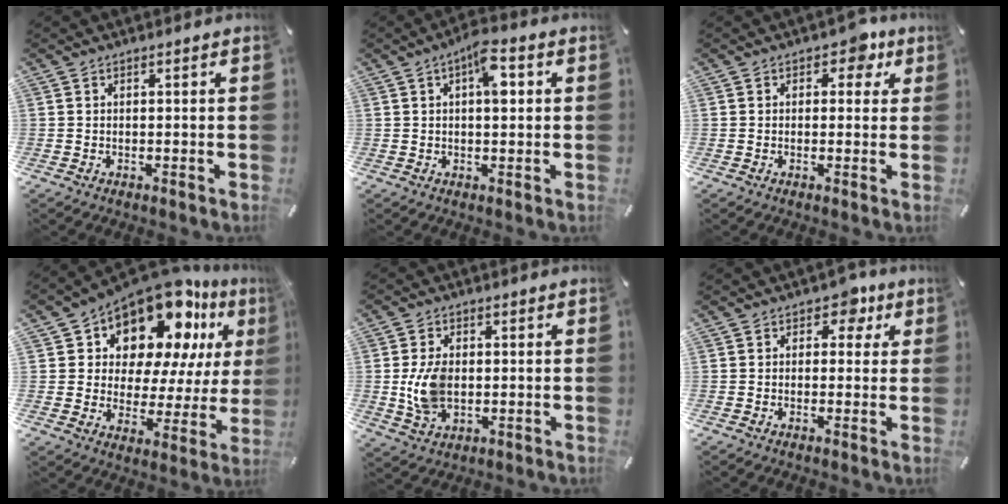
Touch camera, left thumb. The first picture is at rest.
{"total": 6.6, "force": [1.7, 2.9, 5.7], "torque": [-0.075, -0.004, 0.019]}
{"total": 4.9, "force": [2.1, 3.2, 3.0], "torque": [-0.020, -0.005, 0.026]}
{"total": 16.7, "force": [12.6, 8.1, 7.3], "torque": [-0.131, -0.101, 0.219]}
{"total": 8.9, "force": [0.0, 6.2, 6.4], "torque": [-0.140, -0.001, -0.001]}
{"total": 5.2, "force": [2.1, 3.7, 3.0], "torque": [-0.020, -0.005, 0.027]}